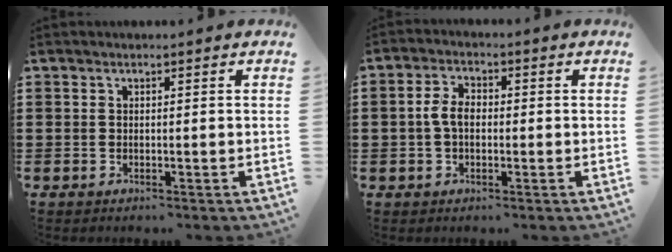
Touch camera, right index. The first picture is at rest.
{"total": 4.0, "force": [-0.4, 2.3, 3.2], "torque": [-0.083, -0.002, -0.015]}